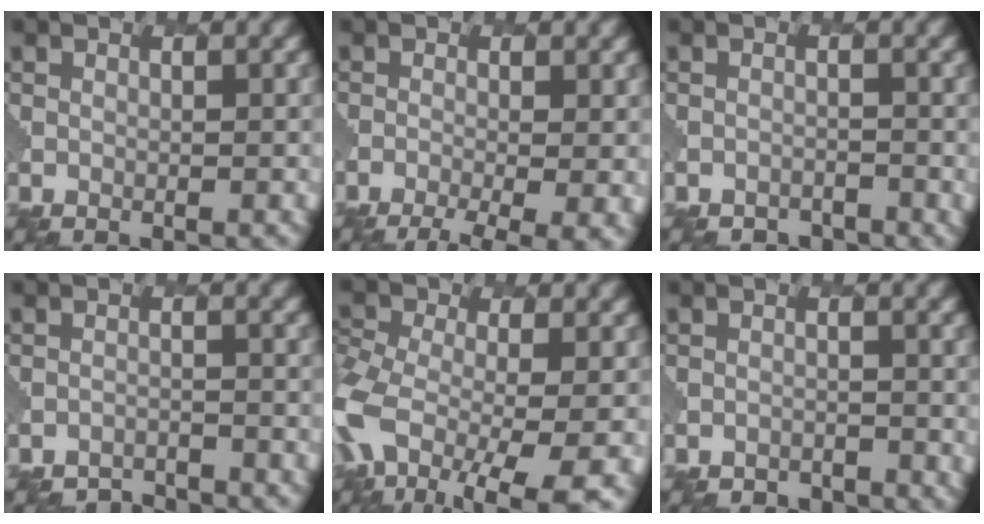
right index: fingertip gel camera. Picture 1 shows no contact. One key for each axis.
{"total": 5.6, "fx": -2.9, "fy": 1.8, "fz": 4.4, "tx": -0.061, "ty": -0.011, "tz": -0.039}
{"total": 1.6, "fx": -1.5, "fy": 0.6, "fz": -0.4, "tx": 0.007, "ty": 0.003, "tz": -0.020}
{"total": 3.0, "fx": -3.0, "fy": 0.3, "fz": -0.3, "tx": 0.006, "ty": -0.003, "tz": -0.047}
{"total": 10.0, "fx": -4.8, "fy": 4.7, "fz": 7.4, "tx": -0.169, "ty": -0.022, "tz": -0.087}
{"total": 1.3, "fx": -1.1, "fy": 0.6, "fz": -0.3, "tx": 0.004, "ty": 0.000, "tz": -0.016}